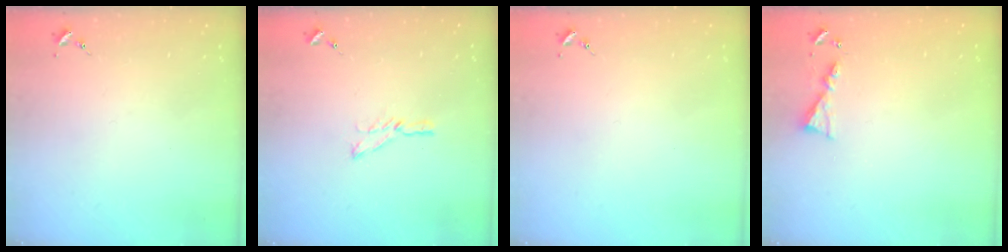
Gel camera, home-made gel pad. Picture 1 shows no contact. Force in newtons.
{"total": 6.4, "press": 6.3, "slide": 0.6}
{"total": 0.0}
{"total": 4.9, "press": 4.9, "slide": 0.5}